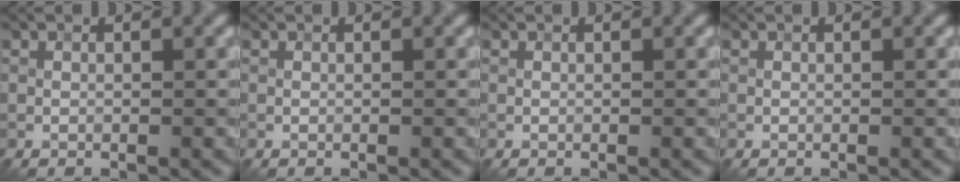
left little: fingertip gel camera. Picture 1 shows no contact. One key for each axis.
{"total": 0.0}
{"total": 0.0}
{"total": 0.0}